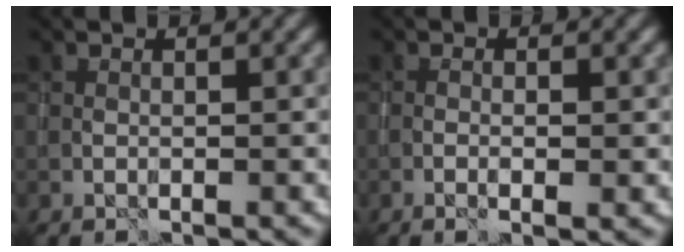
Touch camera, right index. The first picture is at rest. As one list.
[{"total": 1.7, "force": [-0.4, 0.2, 1.6], "torque": [-0.029, 0.001, -0.006]}]